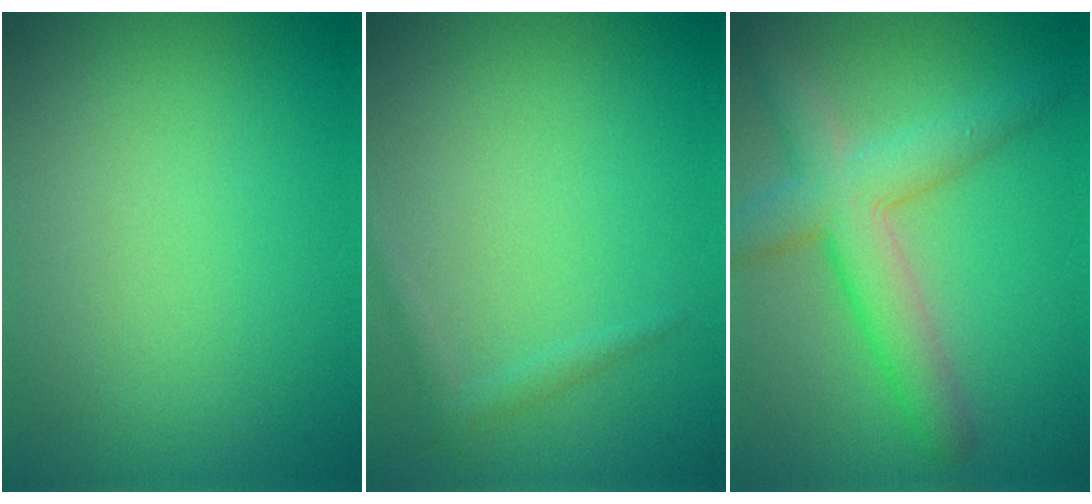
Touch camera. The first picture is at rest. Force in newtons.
{"total": 1.0, "press": 1.0, "slide": 0.1}
{"total": 5.4, "press": 5.4, "slide": 0.3}